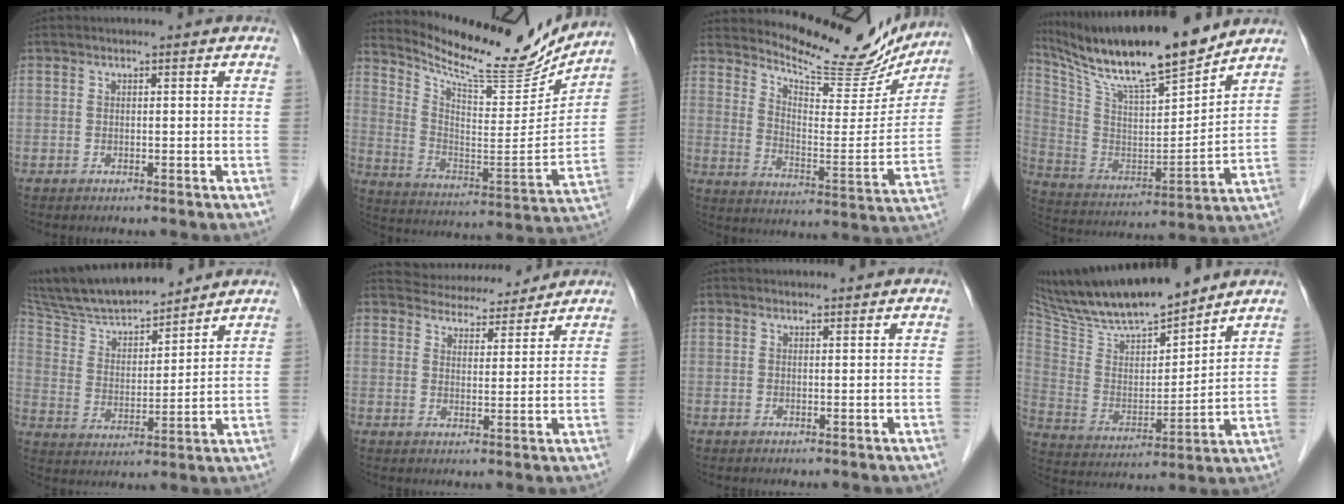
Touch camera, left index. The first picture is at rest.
{"total": 19.1, "force": [17.9, 3.0, 6.0], "torque": [-0.116, -0.051, 0.273]}
{"total": 18.1, "force": [16.9, 3.7, 5.3], "torque": [-0.081, -0.047, 0.227]}
{"total": 19.5, "force": [16.8, 1.6, 9.9], "torque": [-0.185, -0.003, 0.298]}
{"total": 16.0, "force": [14.3, 2.7, 6.6], "torque": [-0.124, 0.018, 0.260]}
{"total": 9.1, "force": [8.8, 2.1, 1.4], "torque": [-0.017, 0.012, 0.124]}
{"total": 1.2, "force": [1.2, 0.2, 0.1], "torque": [-0.008, 0.008, 0.023]}
{"total": 18.7, "force": [16.3, 2.9, 8.7], "torque": [-0.159, 0.005, 0.299]}